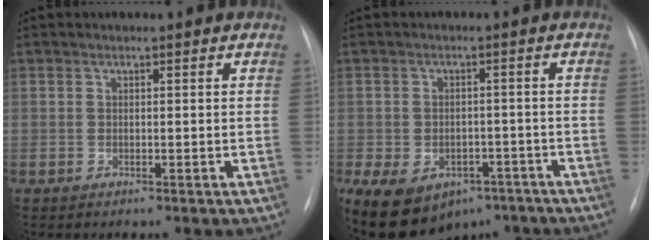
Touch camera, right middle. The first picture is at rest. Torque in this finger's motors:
{"motor_torque": [1.13, -1.00, 0.73, 0.19]}